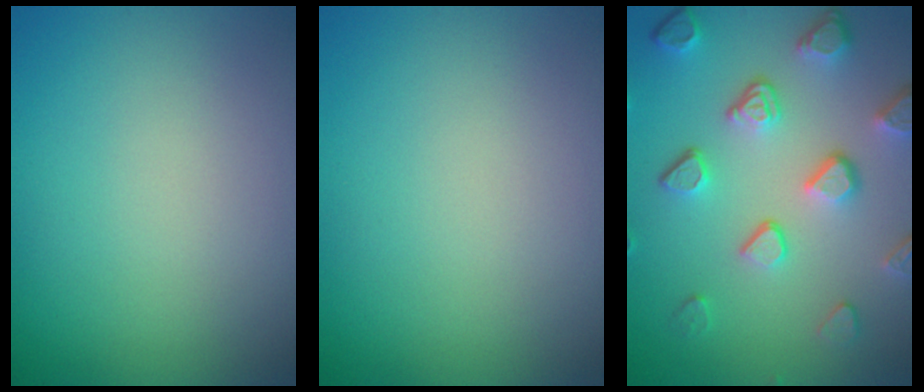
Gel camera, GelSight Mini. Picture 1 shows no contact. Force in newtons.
{"total": 0.0}
{"total": 5.3, "press": 4.1, "slide": 3.4}